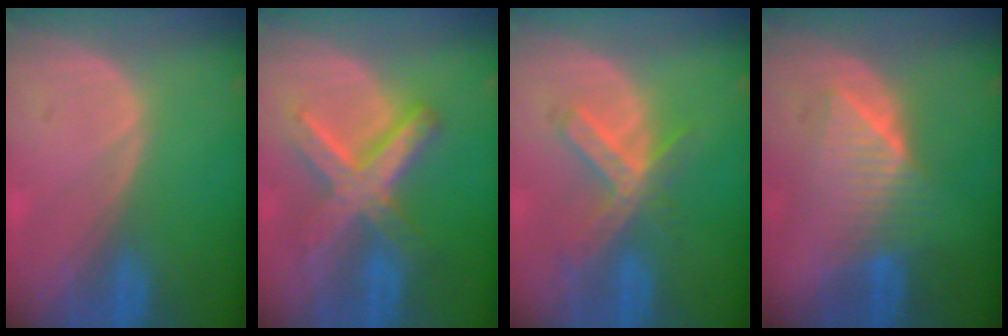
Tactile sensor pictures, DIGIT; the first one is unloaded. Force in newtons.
{"total": 8.7, "press": 8.7, "slide": 0.8}
{"total": 6.5, "press": 5.9, "slide": 2.8}
{"total": 6.5, "press": 6.4, "slide": 0.9}